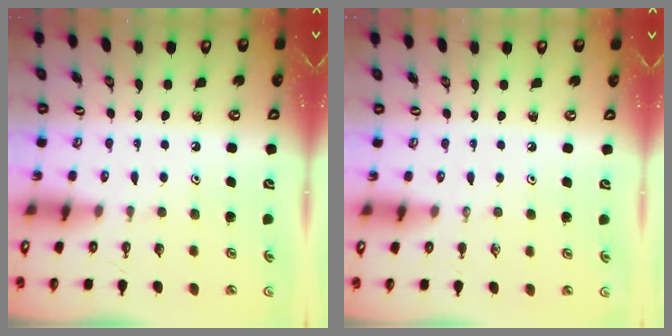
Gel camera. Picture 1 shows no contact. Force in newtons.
{"total": 0.0}